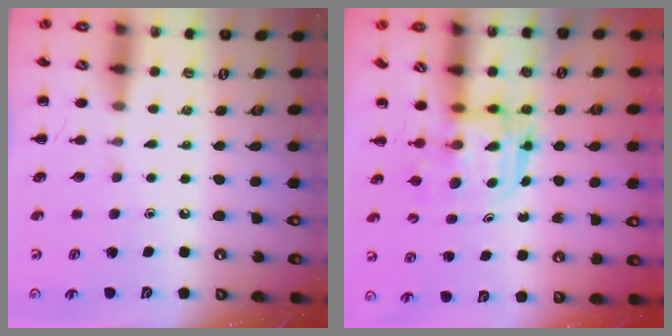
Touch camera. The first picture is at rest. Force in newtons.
{"total": 3.0, "press": 3.0, "slide": 0.3}